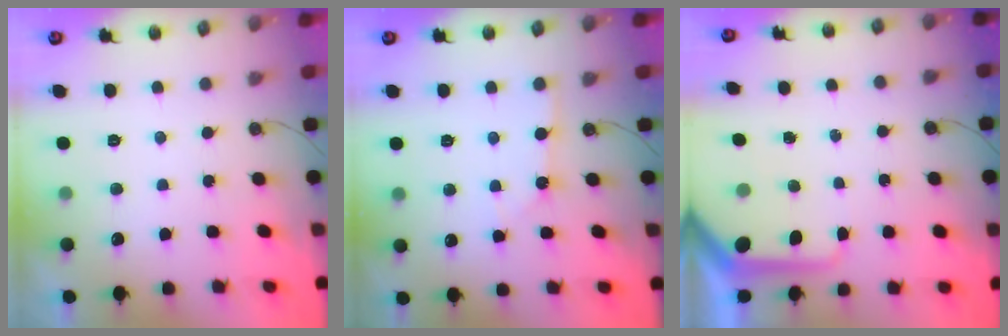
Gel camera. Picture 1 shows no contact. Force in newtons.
{"total": 2.0, "press": 2.0, "slide": 0.1}
{"total": 8.7, "press": 8.7, "slide": 0.8}